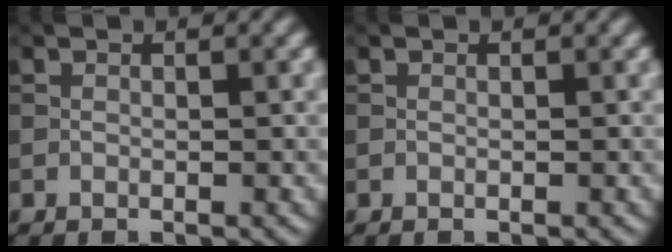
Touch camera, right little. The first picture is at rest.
{"total": 0.0}